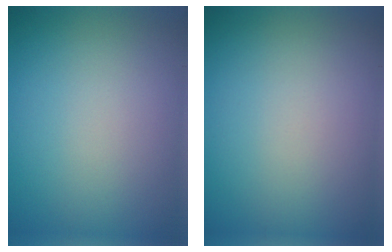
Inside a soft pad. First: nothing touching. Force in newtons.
{"total": 0.0}